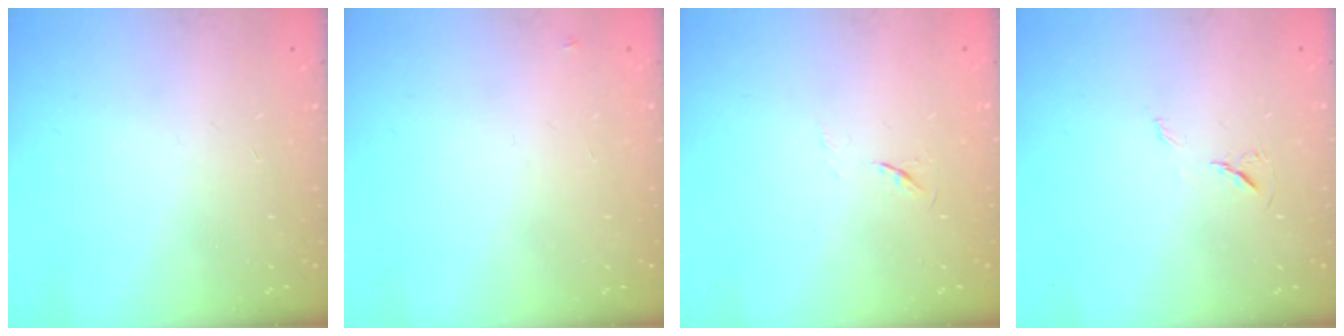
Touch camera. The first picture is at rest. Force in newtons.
{"total": 2.6, "press": 2.6, "slide": 0.2}
{"total": 4.0, "press": 4.0, "slide": 0.6}
{"total": 5.8, "press": 5.4, "slide": 2.2}